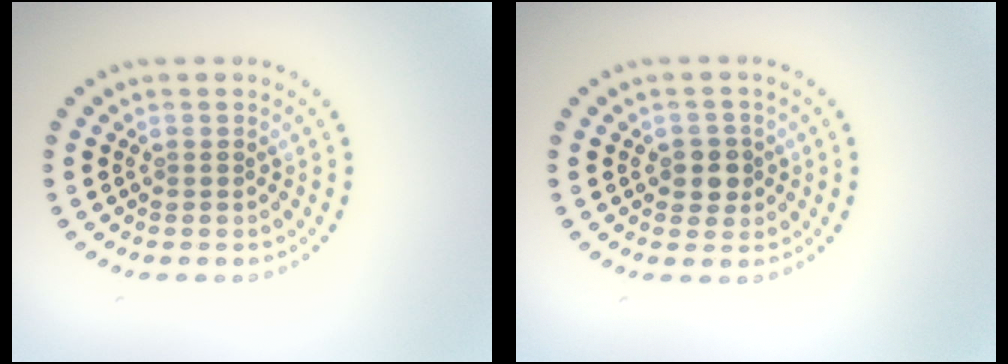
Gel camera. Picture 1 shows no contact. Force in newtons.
{"total": 2.1, "press": 2.0, "slide": 0.6}